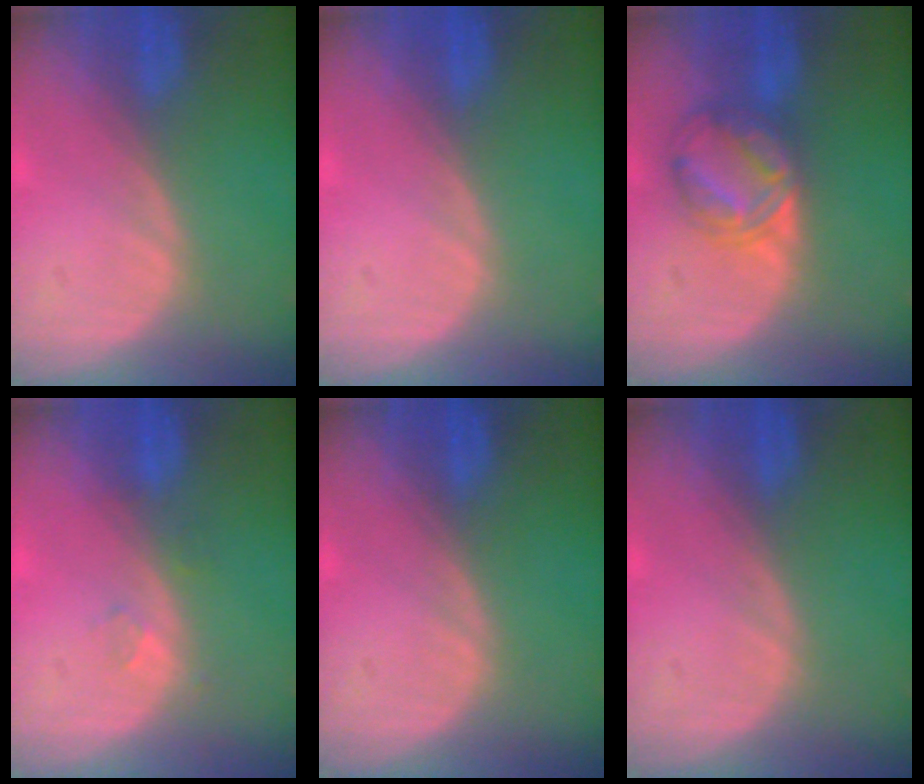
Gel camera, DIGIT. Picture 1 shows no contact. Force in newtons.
{"total": 0.0}
{"total": 6.3, "press": 6.3, "slide": 0.3}
{"total": 1.4, "press": 1.3, "slide": 0.6}
{"total": 0.0}
{"total": 0.0}